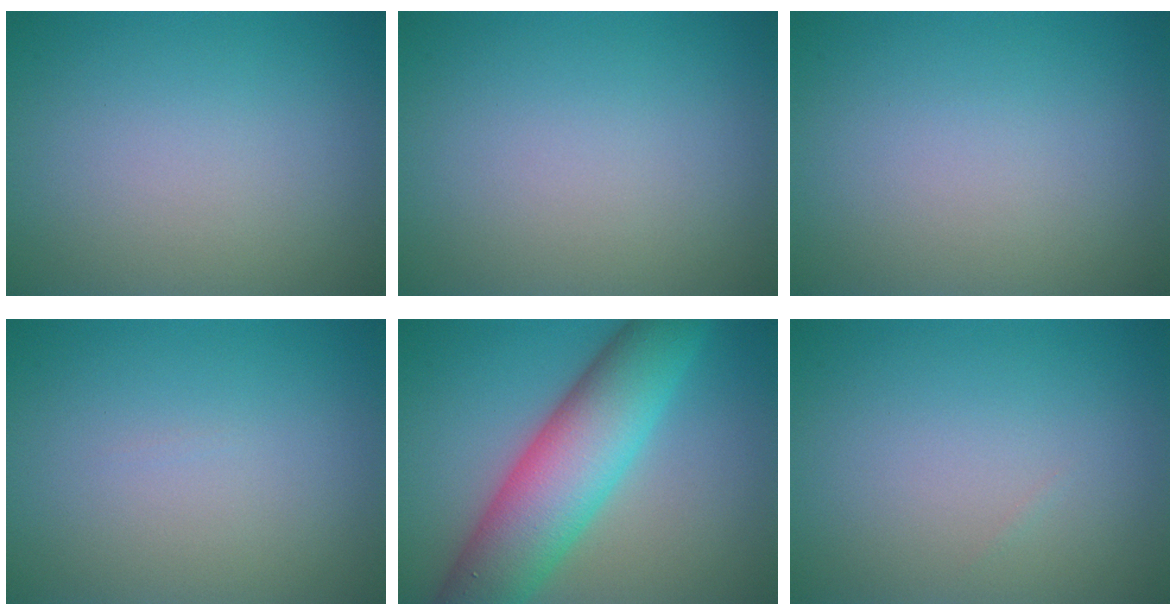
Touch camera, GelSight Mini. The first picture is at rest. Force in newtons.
{"total": 0.0}
{"total": 0.0}
{"total": 0.0}
{"total": 10.1, "press": 10.1, "slide": 0.3}
{"total": 0.0}